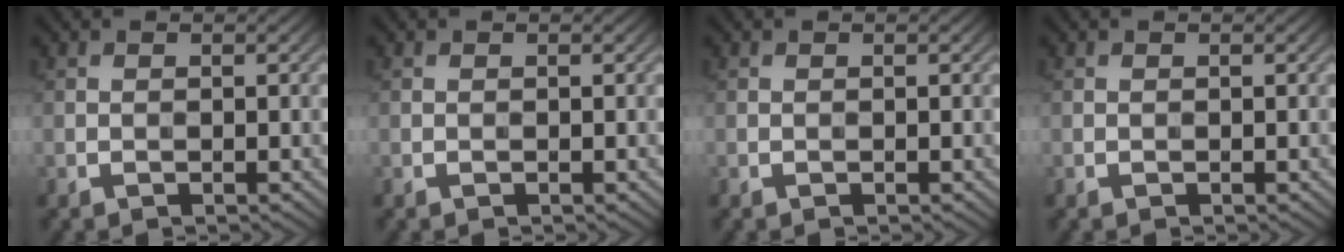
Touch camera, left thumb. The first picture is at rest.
{"total": 0.0}
{"total": 0.0}
{"total": 0.0}